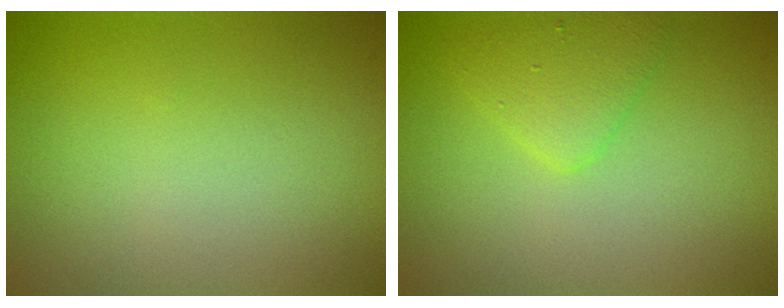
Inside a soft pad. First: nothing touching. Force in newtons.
{"total": 2.3, "press": 2.3, "slide": 0.0}